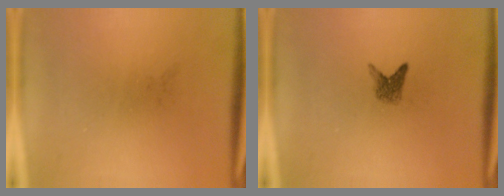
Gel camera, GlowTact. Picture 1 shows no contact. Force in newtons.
{"total": 1.8}